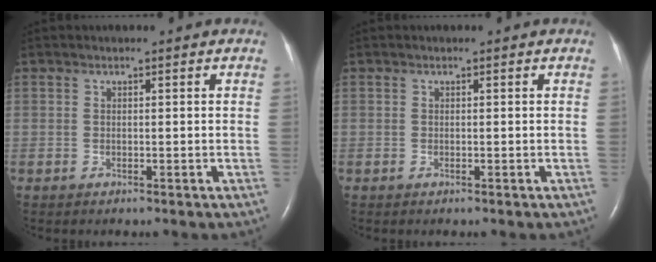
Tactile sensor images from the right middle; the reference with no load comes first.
{"total": 0.0}